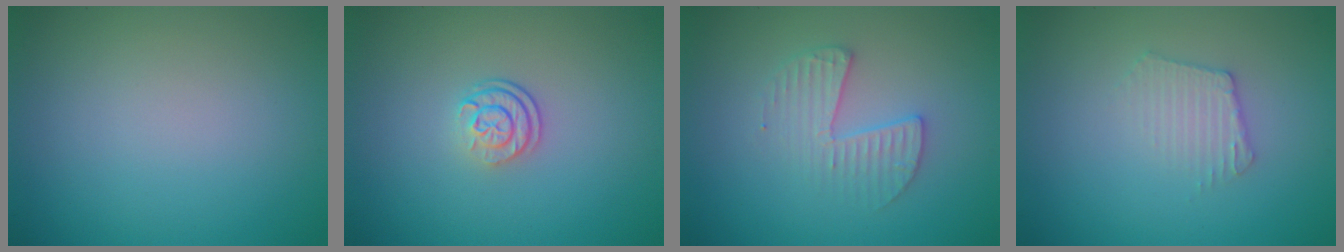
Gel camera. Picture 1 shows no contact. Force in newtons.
{"total": 2.4, "press": 1.7, "slide": 1.7}
{"total": 2.7, "press": 2.7, "slide": 0.3}
{"total": 2.1, "press": 2.0, "slide": 0.4}